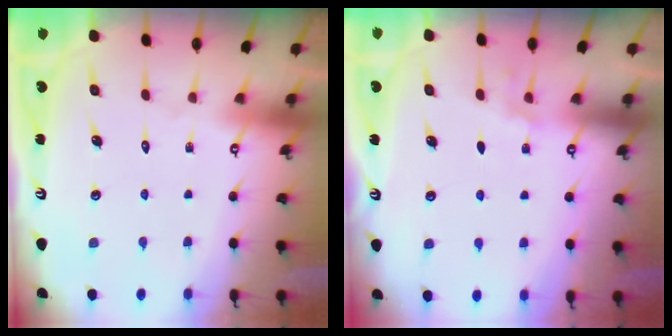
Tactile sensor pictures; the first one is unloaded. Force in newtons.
{"total": 2.7, "press": 2.4, "slide": 1.4}